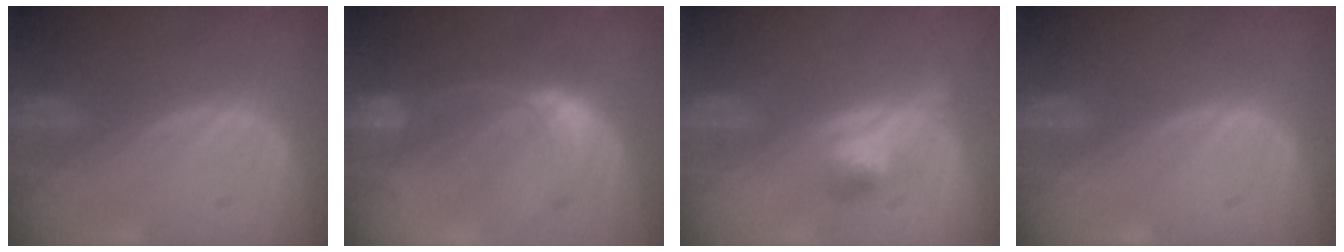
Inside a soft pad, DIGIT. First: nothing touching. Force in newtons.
{"total": 7.6, "press": 6.6, "slide": 3.8}
{"total": 3.9, "press": 3.7, "slide": 1.4}
{"total": 0.0}